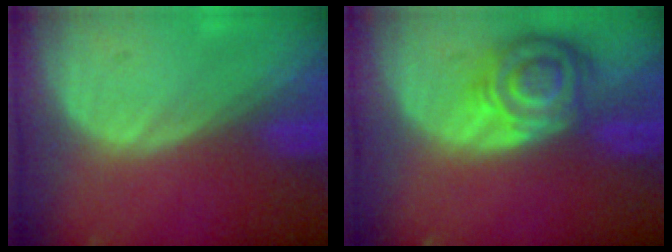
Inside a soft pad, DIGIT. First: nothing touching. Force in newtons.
{"total": 8.3, "press": 7.3, "slide": 3.9}